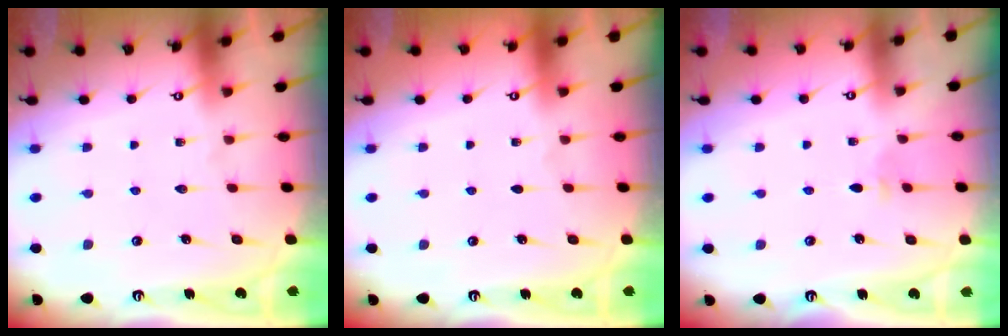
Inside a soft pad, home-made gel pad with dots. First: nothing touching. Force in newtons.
{"total": 0.0}
{"total": 2.8, "press": 2.7, "slide": 0.7}